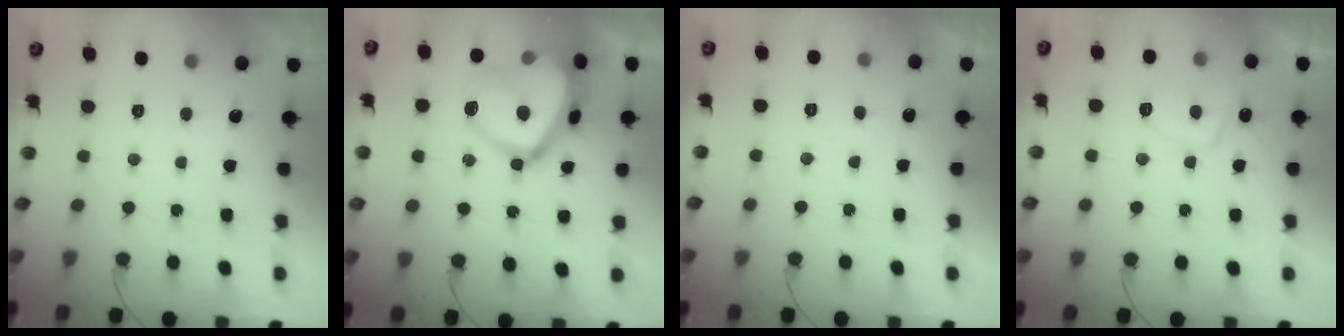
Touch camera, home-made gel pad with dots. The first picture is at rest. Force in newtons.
{"total": 20.3, "press": 20.2, "slide": 1.7}
{"total": 2.0, "press": 2.0, "slide": 0.5}
{"total": 6.3, "press": 6.2, "slide": 1.1}